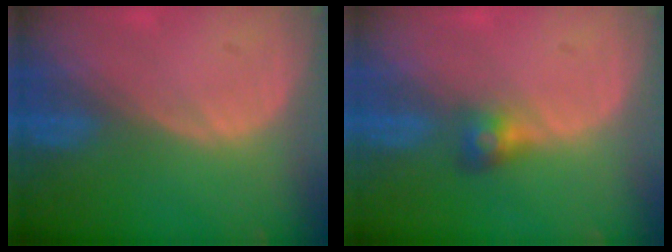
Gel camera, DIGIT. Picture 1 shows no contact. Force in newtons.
{"total": 2.8, "press": 2.6, "slide": 0.9}